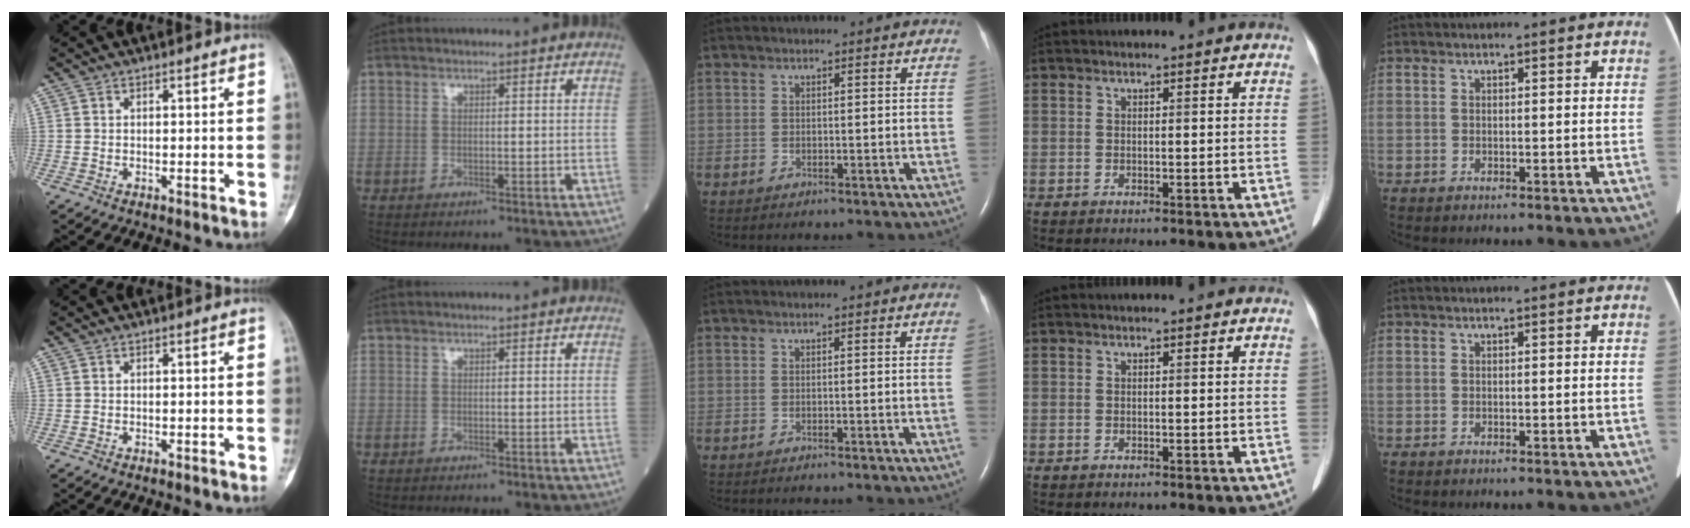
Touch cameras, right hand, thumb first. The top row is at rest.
{"middle": {"total": 0.7, "force": [0.0, -0.3, 0.6], "torque": [-0.008, -0.001, -0.002]}}